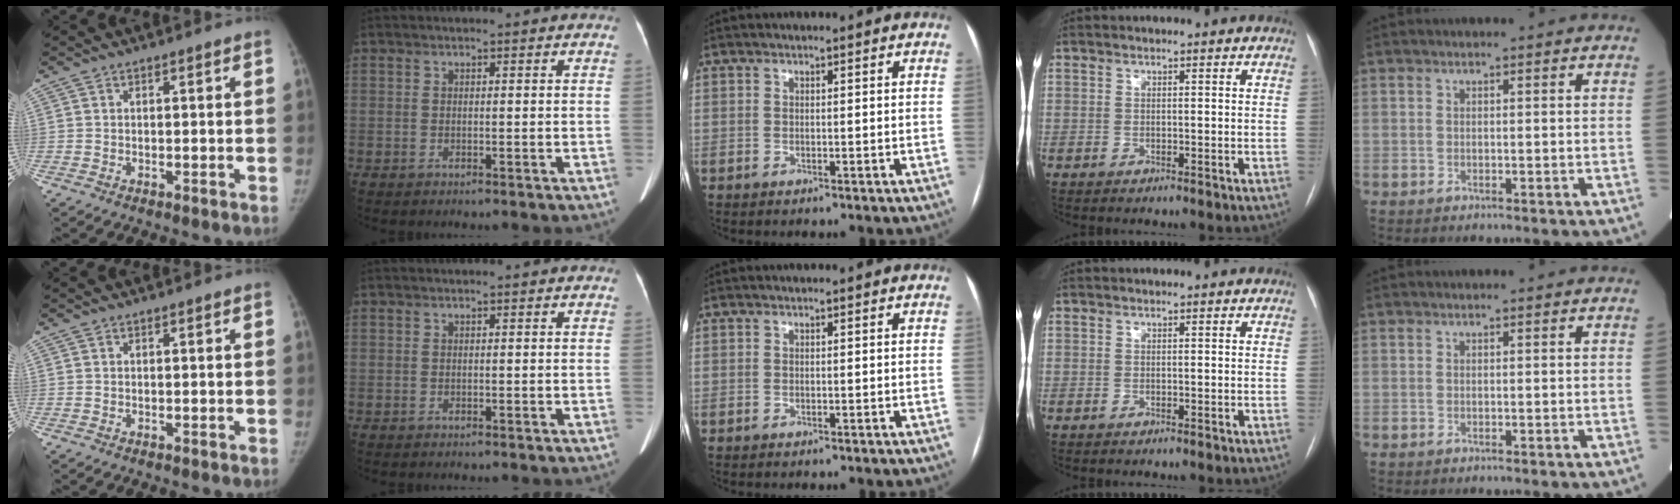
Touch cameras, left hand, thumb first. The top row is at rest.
{}